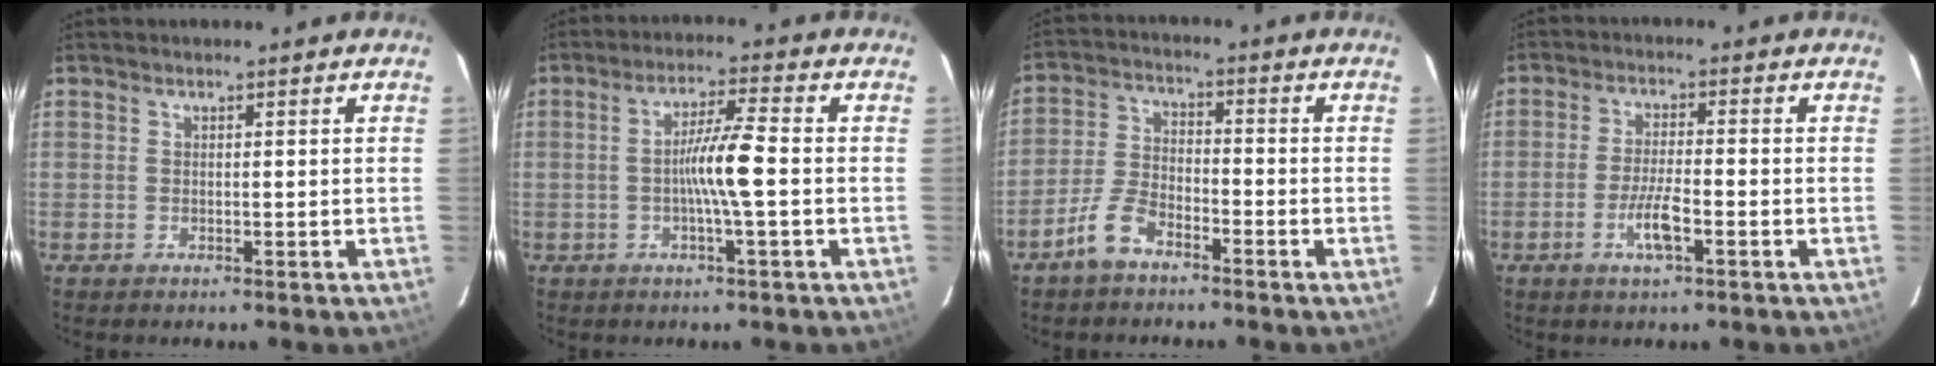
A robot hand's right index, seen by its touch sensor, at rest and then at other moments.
{"total": 6.6, "force": [-0.9, -0.4, 6.6], "torque": [-0.121, 0.006, -0.017]}
{"total": 6.2, "force": [-4.4, 2.6, 3.5], "torque": [-0.088, 0.003, -0.089]}
{"total": 5.1, "force": [-2.2, 0.8, 4.6], "torque": [-0.089, -0.003, -0.040]}